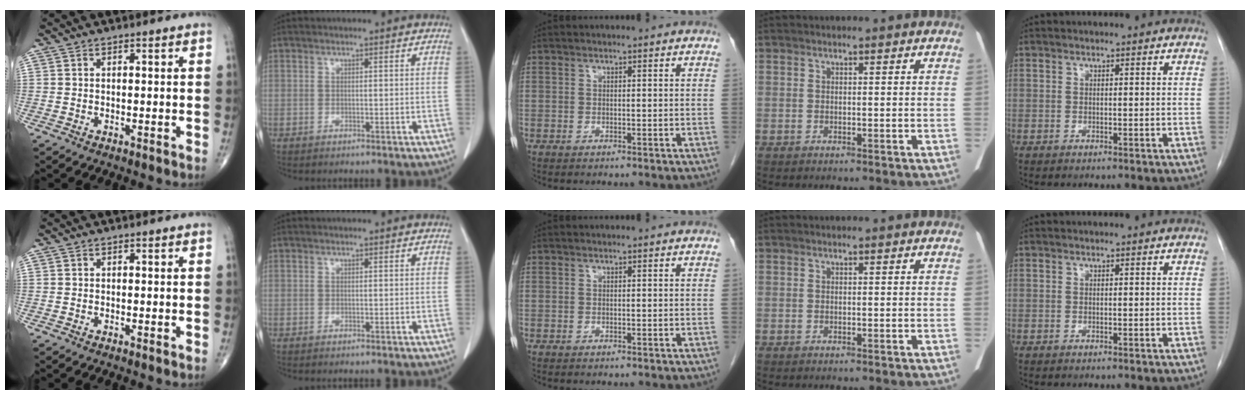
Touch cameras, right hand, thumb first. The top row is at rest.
{}